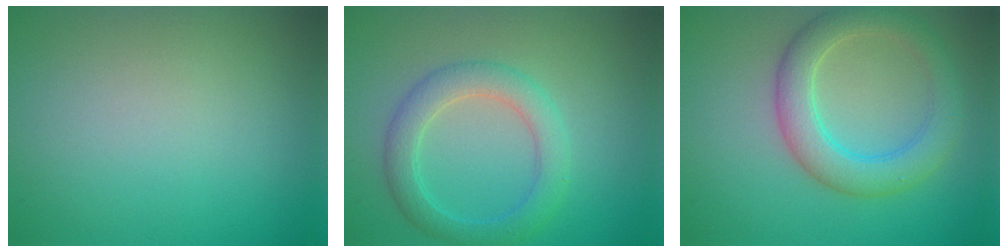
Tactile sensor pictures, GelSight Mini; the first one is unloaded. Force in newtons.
{"total": 3.7, "press": 3.7, "slide": 0.2}
{"total": 4.7, "press": 4.7, "slide": 0.3}